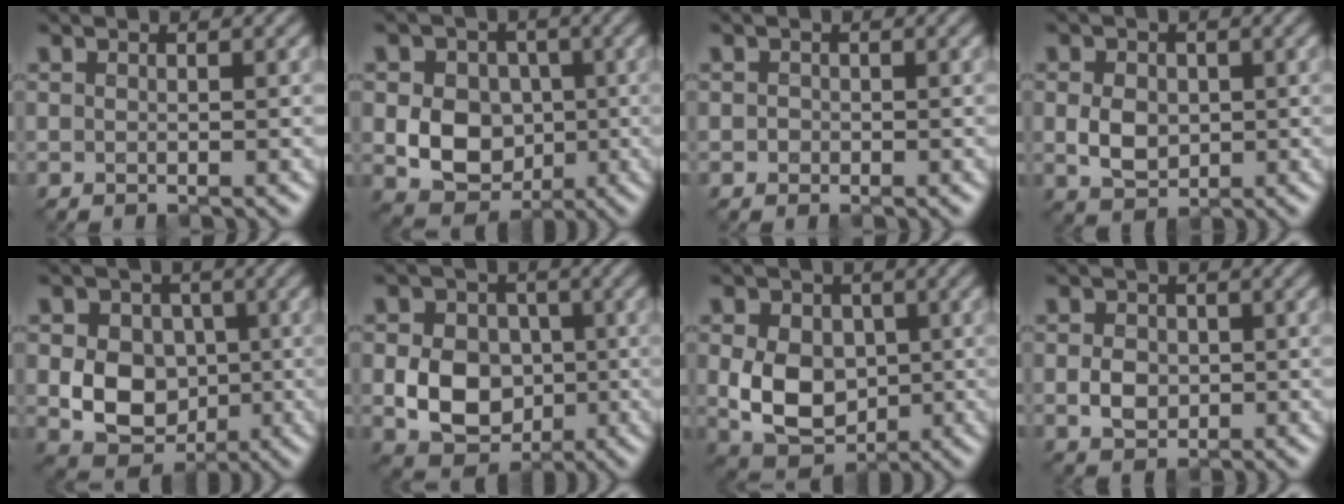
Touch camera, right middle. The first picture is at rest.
{"total": 7.2, "force": [-0.2, 6.0, 4.0], "torque": [-0.058, 0.002, -0.015]}
{"total": 0.7, "force": [-0.2, 0.7, 0.1], "torque": [0.001, -0.001, -0.008]}
{"total": 3.0, "force": [-0.2, 2.4, 1.8], "torque": [-0.038, -0.005, -0.008]}
{"total": 7.2, "force": [-0.3, 5.9, 4.1], "torque": [-0.063, -0.005, -0.013]}
{"total": 6.8, "force": [-0.8, 5.5, 3.9], "torque": [-0.074, -0.006, -0.018]}
{"total": 6.7, "force": [-0.3, 5.1, 4.3], "torque": [-0.088, -0.010, -0.007]}
{"total": 2.3, "force": [-0.4, 1.9, 1.1], "torque": [-0.023, -0.002, -0.012]}